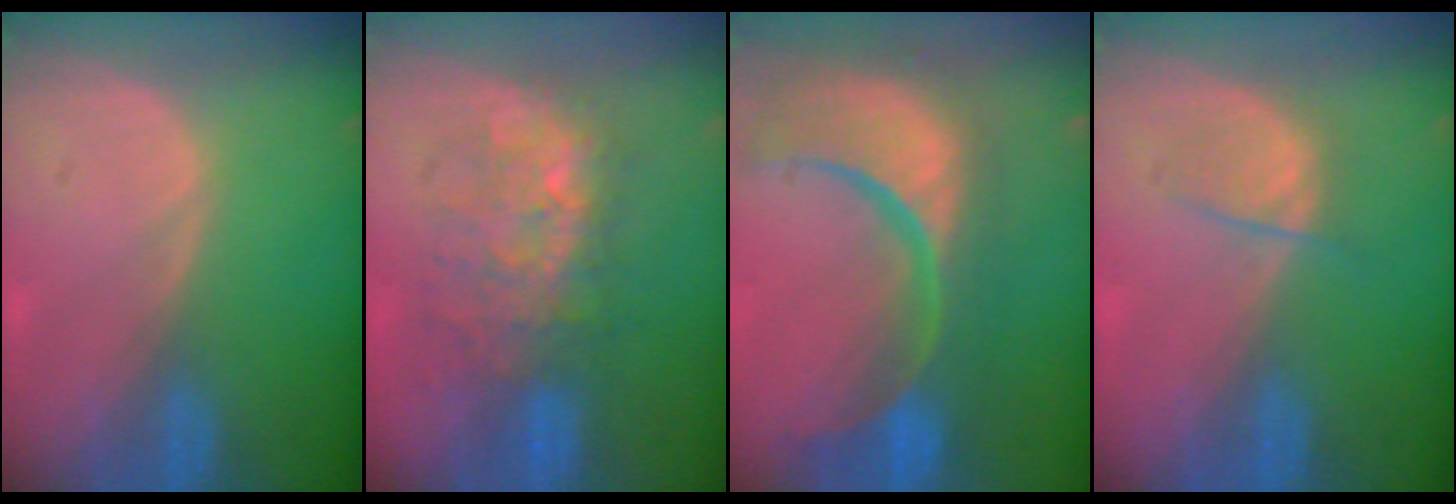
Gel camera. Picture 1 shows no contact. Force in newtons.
{"total": 8.5, "press": 8.5, "slide": 0.3}
{"total": 15.3, "press": 12.1, "slide": 9.4}
{"total": 2.6, "press": 2.5, "slide": 0.5}